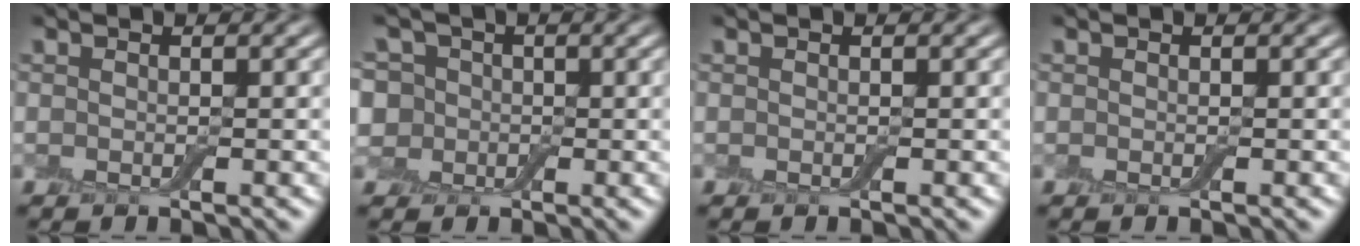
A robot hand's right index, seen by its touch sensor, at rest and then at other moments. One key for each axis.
{"total": 6.8, "fx": 2.0, "fy": 5.6, "fz": 3.3, "tx": -0.052, "ty": 0.032, "tz": -0.008}
{"total": 0.0}
{"total": 0.0}